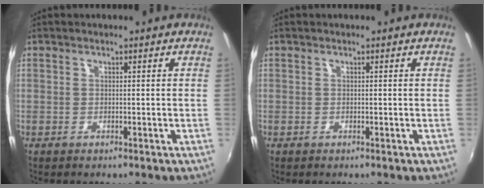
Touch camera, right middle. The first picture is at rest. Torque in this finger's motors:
{"motor_torque": [0.00, 0.00, 0.00, 0.00]}